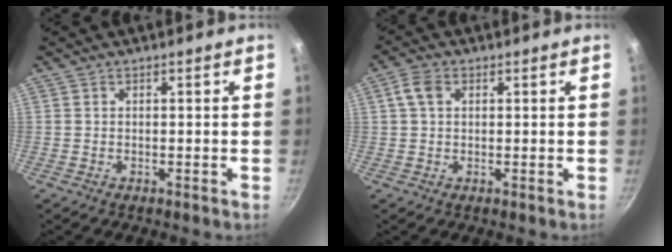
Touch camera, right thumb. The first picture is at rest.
{"total": 2.1, "force": [0.7, 1.4, 1.4], "torque": [-0.024, 0.004, 0.014]}